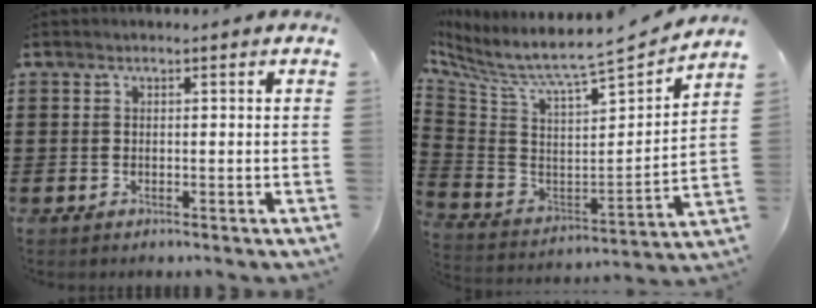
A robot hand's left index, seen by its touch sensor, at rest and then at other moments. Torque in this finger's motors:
{"motor_torque": [1.96, -0.17, 0.29, 0.13]}